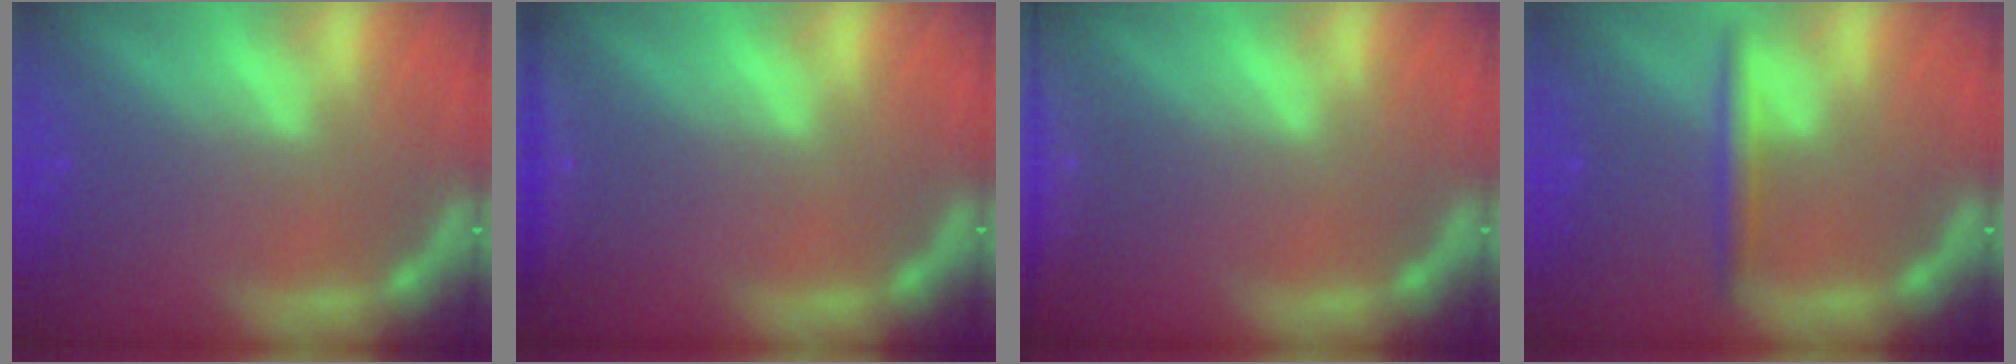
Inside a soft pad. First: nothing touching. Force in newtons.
{"total": 2.4}
{"total": 6.5}
{"total": 2.5}